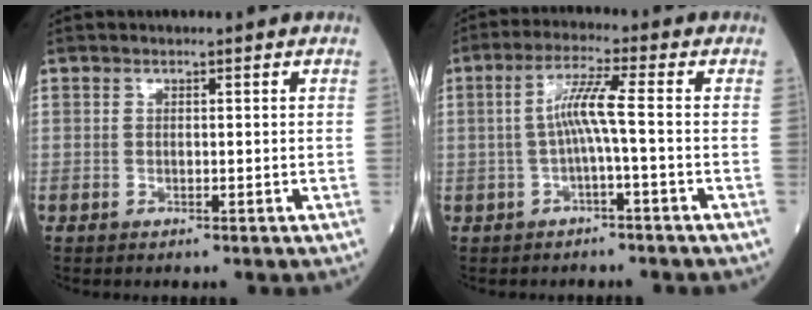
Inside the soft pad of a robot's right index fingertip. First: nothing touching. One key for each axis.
{"total": 5.3, "fx": -0.6, "fy": -0.3, "fz": 5.2, "tx": -0.103, "ty": 0.017, "tz": -0.010}